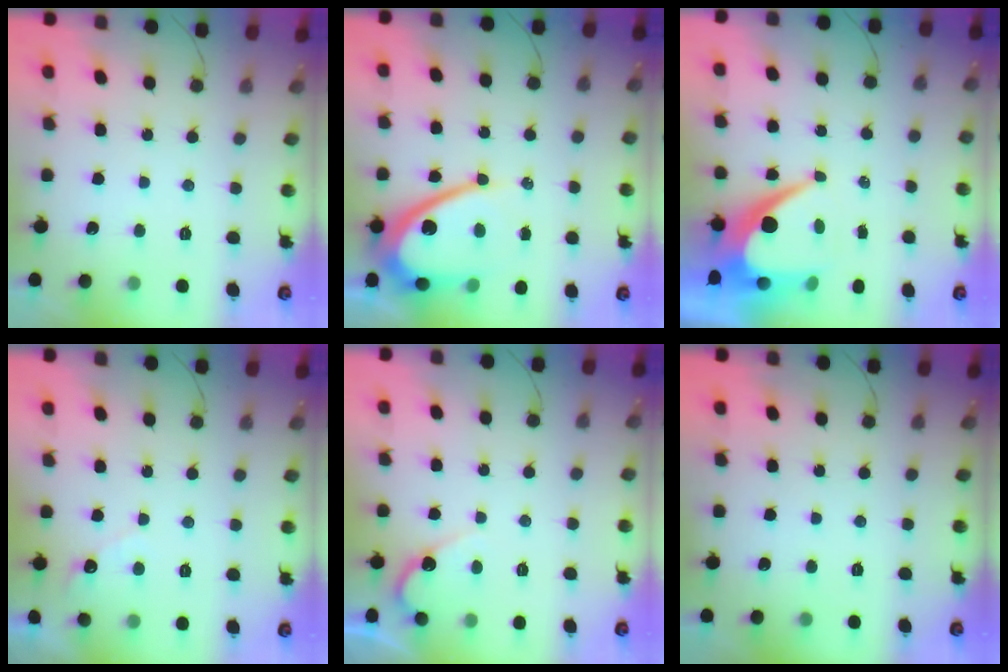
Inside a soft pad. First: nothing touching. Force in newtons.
{"total": 14.1, "press": 14.0, "slide": 1.1}
{"total": 12.2, "press": 12.2, "slide": 0.7}
{"total": 3.9, "press": 3.9, "slide": 0.2}
{"total": 4.0, "press": 4.0, "slide": 0.2}
{"total": 0.0}